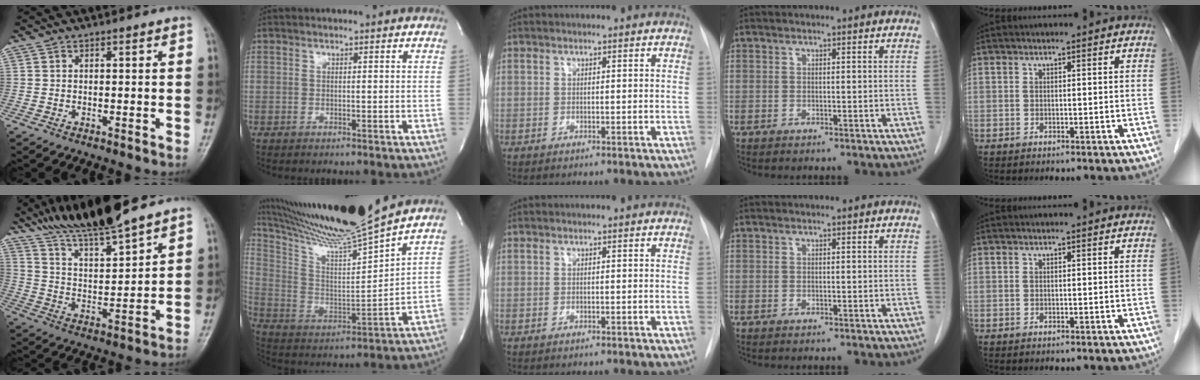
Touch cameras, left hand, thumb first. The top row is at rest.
{"thumb": {"total": 14.1, "force": [12.2, 1.3, 6.9], "torque": [-0.113, -0.064, 0.229]}, "index": {"total": 19.5, "force": [16.8, -1.8, 9.7], "torque": [-0.186, -0.036, 0.287]}}